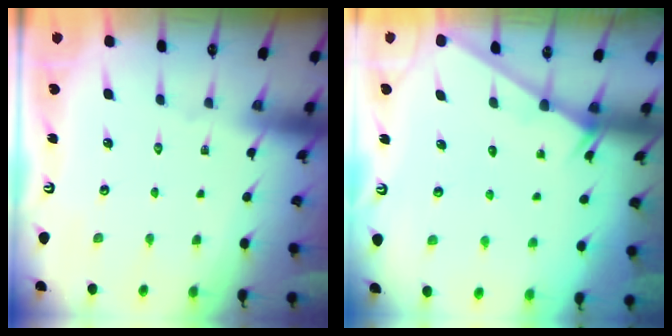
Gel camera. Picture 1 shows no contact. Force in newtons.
{"total": 0.9, "press": 0.8, "slide": 0.2}